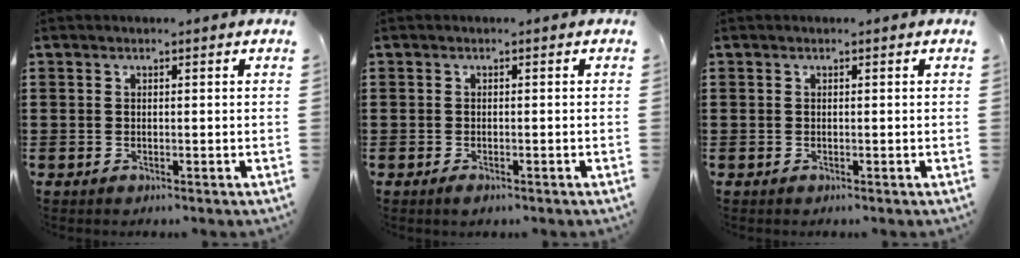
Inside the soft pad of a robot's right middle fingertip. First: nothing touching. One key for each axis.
{"total": 0.7, "fx": -0.6, "fy": 0.1, "fz": 0.4, "tx": -0.010, "ty": -0.008, "tz": -0.010}
{"total": 0.0}